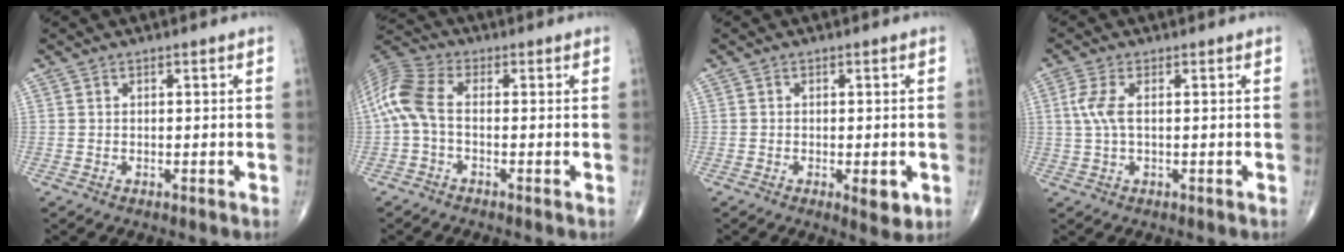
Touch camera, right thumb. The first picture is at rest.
{"total": 9.0, "force": [-0.8, 4.6, 7.6], "torque": [-0.180, 0.024, -0.025]}
{"total": 4.1, "force": [-1.2, 1.6, 3.6], "torque": [-0.040, -0.006, -0.013]}
{"total": 4.2, "force": [0.6, 1.7, 3.8], "torque": [-0.107, 0.009, 0.012]}